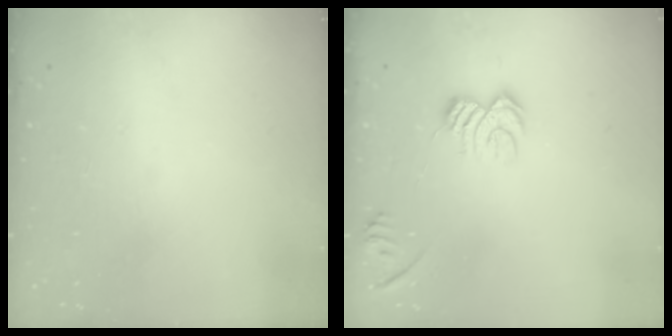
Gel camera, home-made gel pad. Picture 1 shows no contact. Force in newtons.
{"total": 9.3, "press": 9.3, "slide": 1.2}